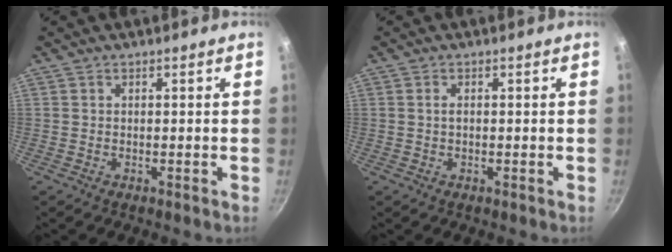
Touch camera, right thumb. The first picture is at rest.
{"total": 1.1, "force": [0.1, 0.6, 0.9], "torque": [-0.016, 0.003, 0.001]}